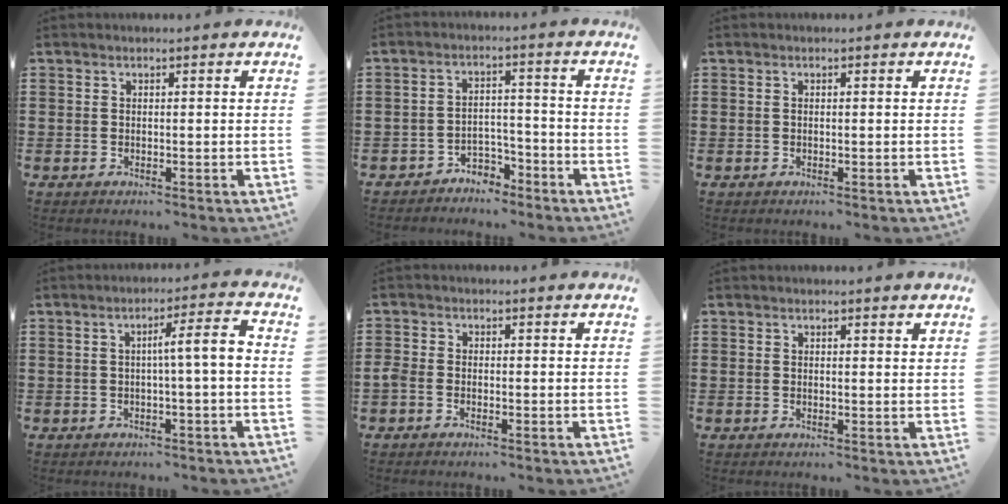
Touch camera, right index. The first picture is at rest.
{"total": 3.5, "force": [-3.2, 1.3, 0.3], "torque": [-0.011, 0.007, -0.066]}
{"total": 0.0}
{"total": 5.4, "force": [-0.3, 0.2, 5.4], "torque": [-0.100, 0.002, -0.011]}
{"total": 1.1, "force": [-0.9, 0.6, 0.4], "torque": [-0.019, -0.003, -0.019]}
{"total": 0.6, "force": [0.4, 0.3, 0.3], "torque": [-0.007, 0.003, 0.008]}